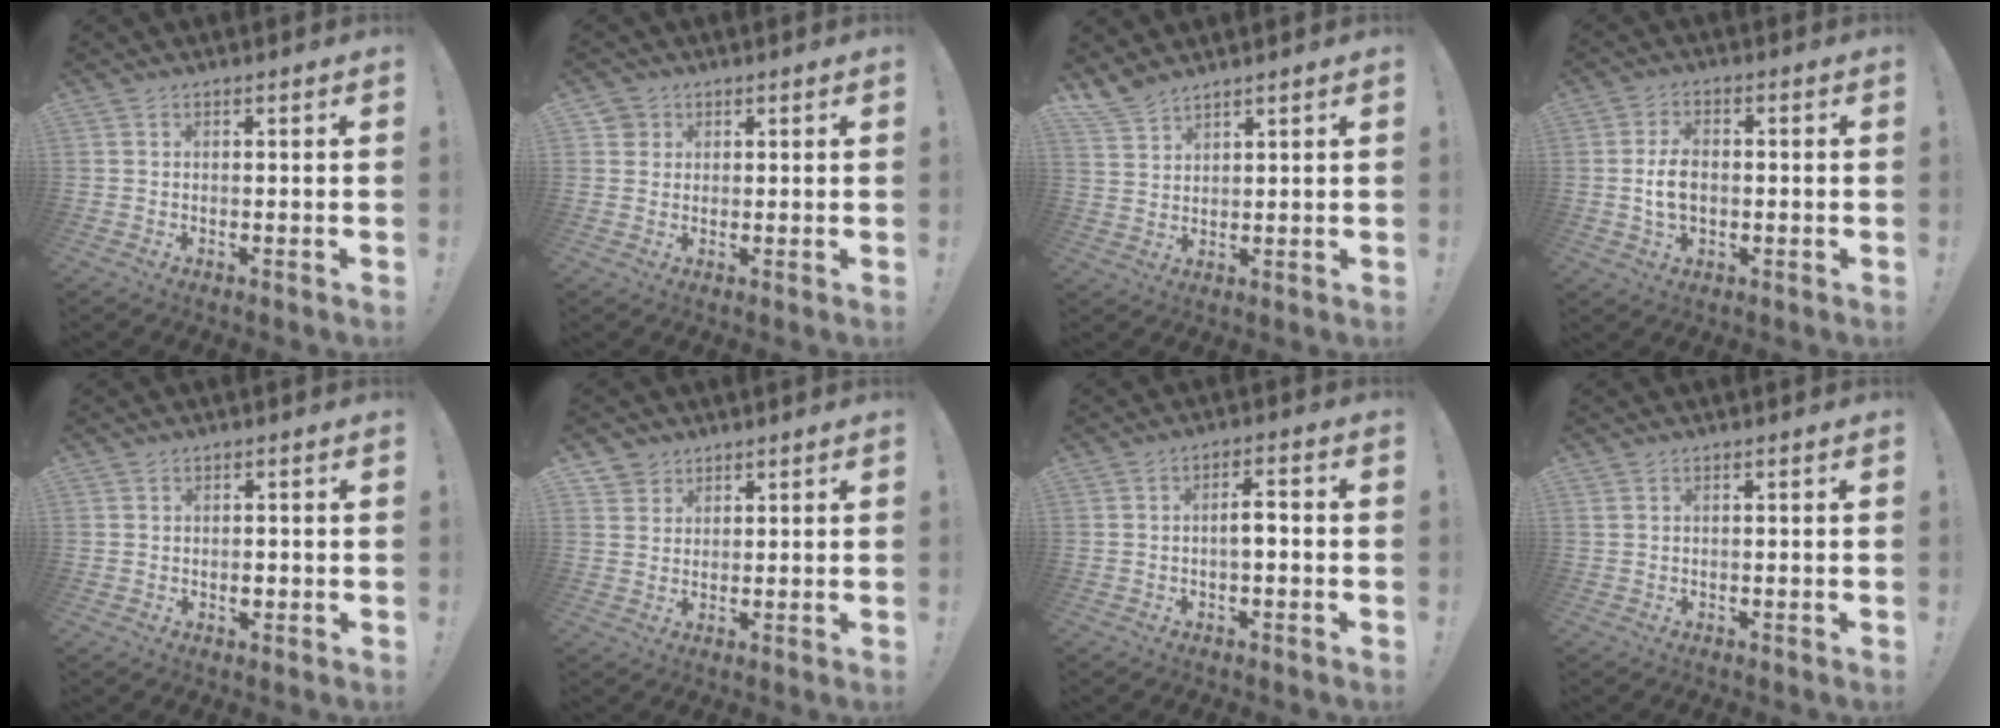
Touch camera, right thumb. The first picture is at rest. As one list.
[{"total": 2.7, "force": [1.2, 2.4, 0.4], "torque": [-0.005, -0.003, 0.021]}, {"total": 5.5, "force": [4.9, 1.7, 1.8], "torque": [-0.035, -0.030, 0.094]}, {"total": 7.0, "force": [-0.3, 4.7, 5.2], "torque": [-0.087, 0.001, -0.010]}, {"total": 2.5, "force": [0.4, 2.4, 0.7], "torque": [0.010, -0.010, 0.004]}, {"total": 3.8, "force": [2.6, 2.8, 0.0], "torque": [-0.002, -0.017, 0.050]}, {"total": 3.9, "force": [-1.0, 1.2, 3.6], "torque": [-0.056, 0.008, -0.022]}, {"total": 0.5, "force": [0.3, 0.3, 0.3], "torque": [-0.013, 0.003, 0.007]}]